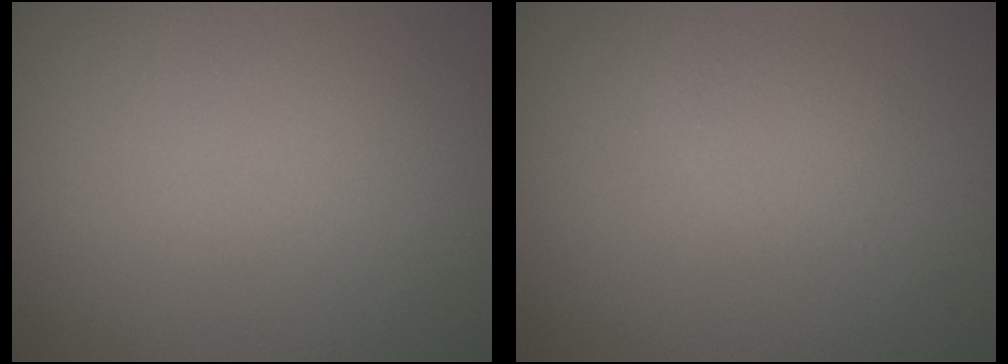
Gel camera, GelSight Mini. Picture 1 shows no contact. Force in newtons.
{"total": 1.1, "press": 1.1, "slide": 0.1}